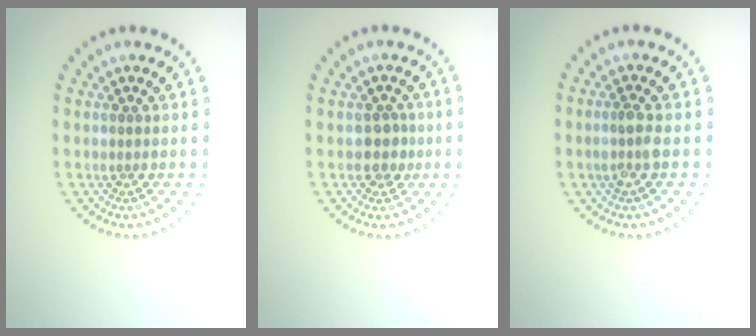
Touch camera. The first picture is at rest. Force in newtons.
{"total": 1.8, "press": 1.5, "slide": 0.9}
{"total": 1.7, "press": 1.6, "slide": 0.5}